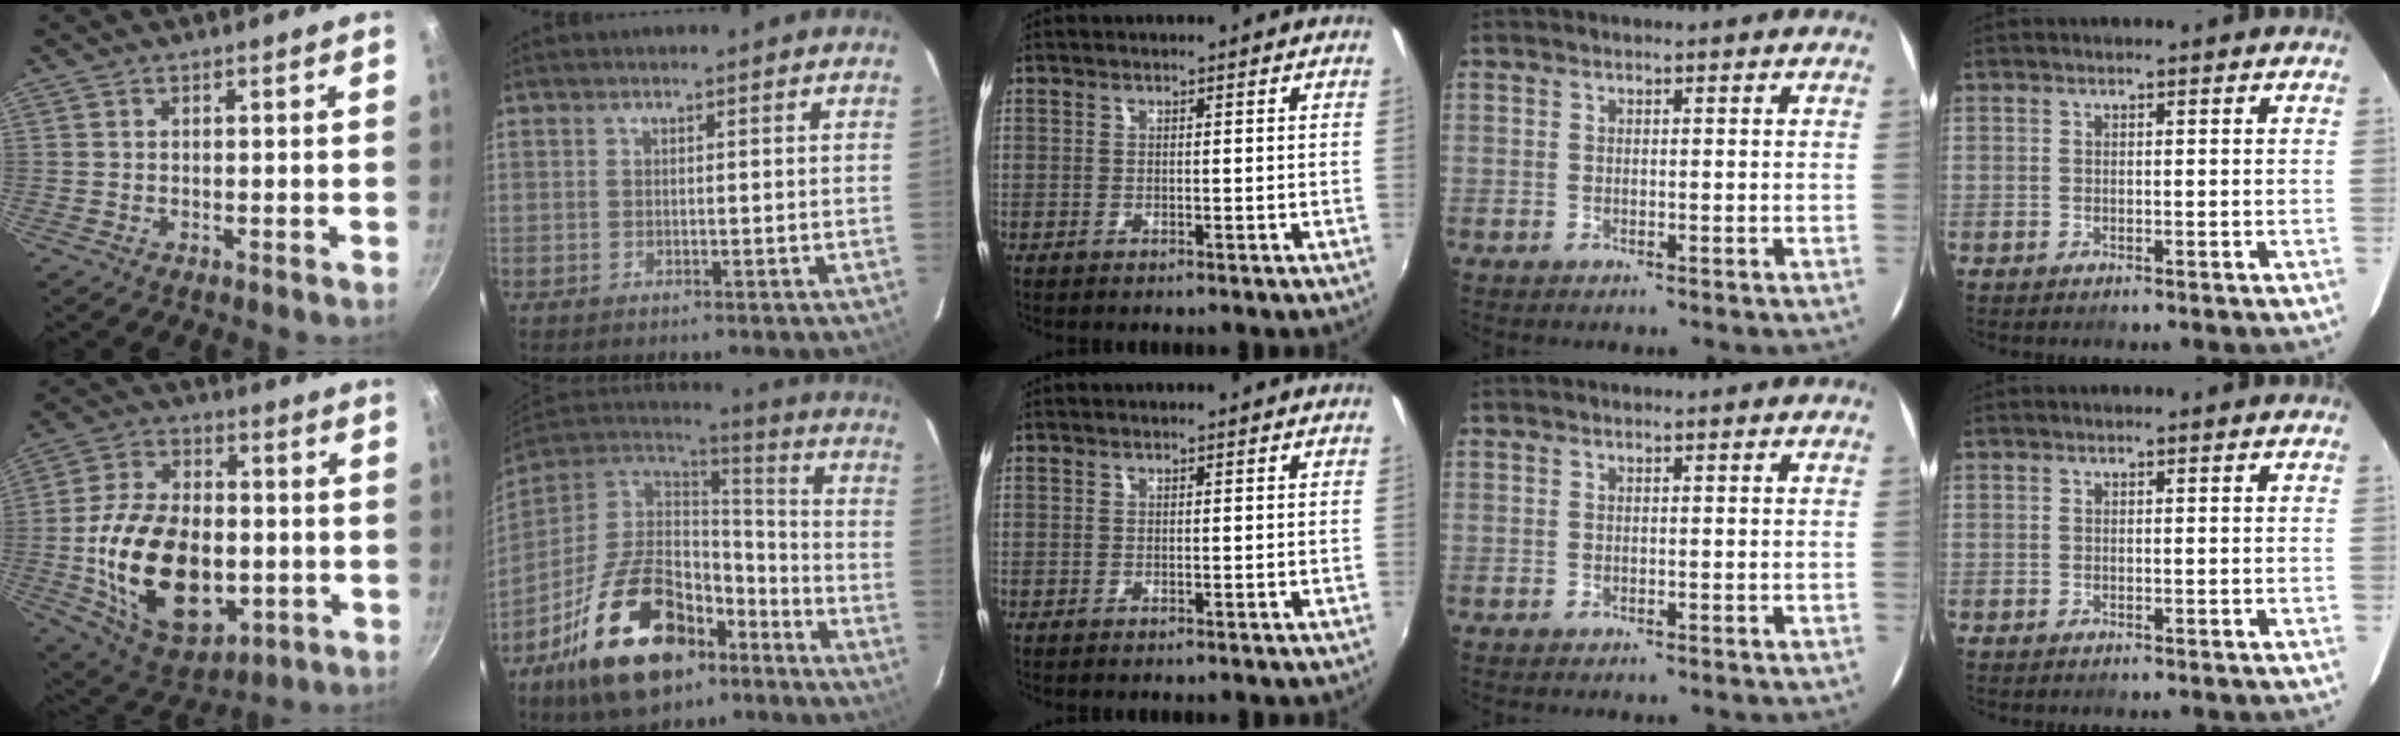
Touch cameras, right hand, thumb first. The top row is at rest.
{"thumb": {"total": 24.1, "force": [-3.6, 15.2, 18.4], "torque": [-0.308, 0.017, -0.046]}, "index": {"total": 24.6, "force": [-13.5, 13.6, 15.4], "torque": [-0.306, 0.007, -0.210]}}